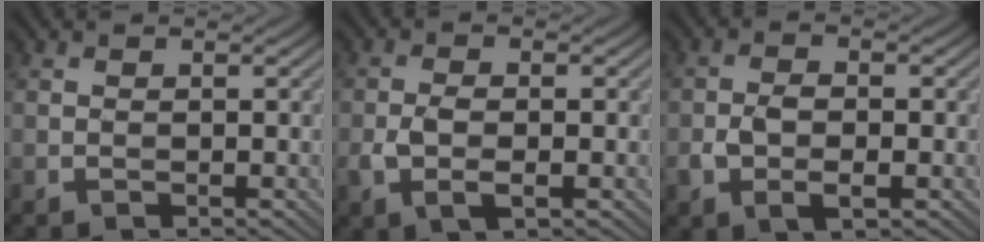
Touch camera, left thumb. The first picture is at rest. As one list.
[{"total": 3.4, "force": [-1.0, 1.6, 2.9], "torque": [-0.062, -0.006, -0.018]}, {"total": 3.7, "force": [-1.2, 2.0, 3.0], "torque": [-0.060, -0.005, -0.020]}]